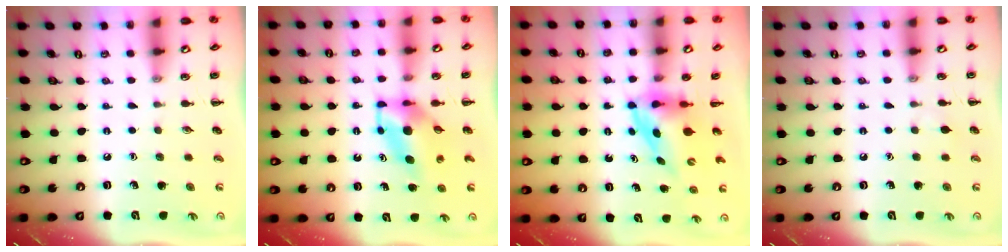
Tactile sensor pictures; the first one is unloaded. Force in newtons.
{"total": 5.4, "press": 5.3, "slide": 0.9}
{"total": 3.9, "press": 3.8, "slide": 0.8}
{"total": 2.9, "press": 2.7, "slide": 0.9}